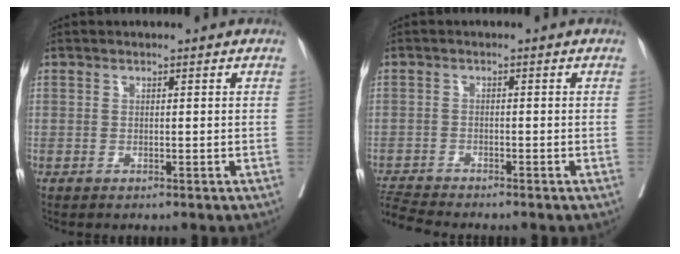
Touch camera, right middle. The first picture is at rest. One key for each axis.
{"total": 4.2, "fx": -4.1, "fy": -0.7, "fz": 0.4, "tx": -0.014, "ty": -0.019, "tz": -0.078}